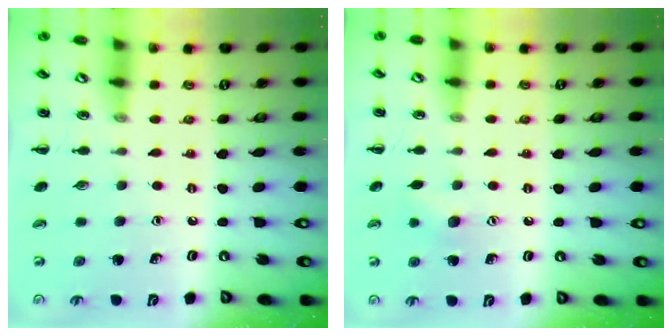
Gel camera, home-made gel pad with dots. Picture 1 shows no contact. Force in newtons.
{"total": 7.2, "press": 7.0, "slide": 1.8}